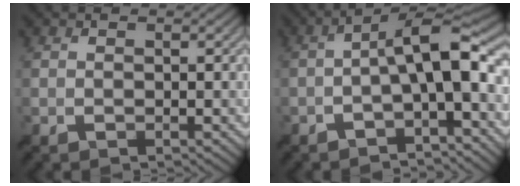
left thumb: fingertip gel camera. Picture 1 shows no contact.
{"total": 10.1, "force": [-2.1, 2.9, 9.5], "torque": [-0.150, 0.020, -0.040]}